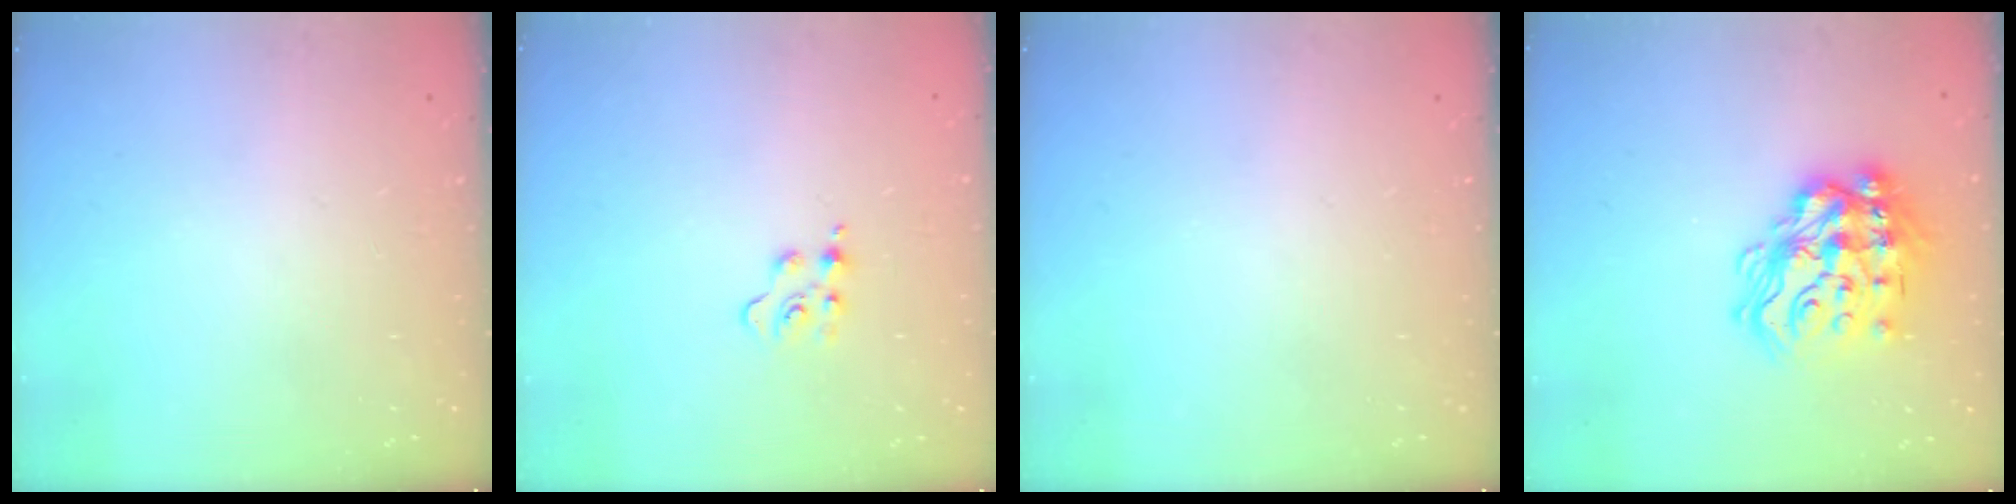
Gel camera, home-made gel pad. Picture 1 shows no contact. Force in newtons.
{"total": 4.4, "press": 4.3, "slide": 0.4}
{"total": 0.0}
{"total": 19.5, "press": 19.4, "slide": 2.7}